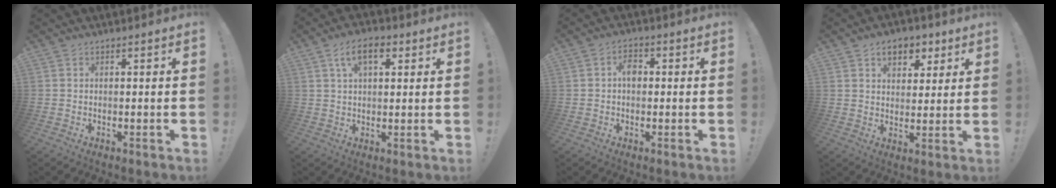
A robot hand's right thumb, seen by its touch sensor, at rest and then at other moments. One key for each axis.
{"total": 8.3, "fx": 3.6, "fy": 4.0, "fz": 6.3, "tx": -0.104, "ty": 0.006, "tz": 0.065}
{"total": 3.8, "fx": 0.1, "fy": 2.5, "fz": 2.8, "tx": -0.040, "ty": 0.001, "tz": -0.002}
{"total": 8.7, "fx": 4.5, "fy": 5.9, "fz": 4.5, "tx": -0.049, "ty": -0.022, "tz": 0.082}